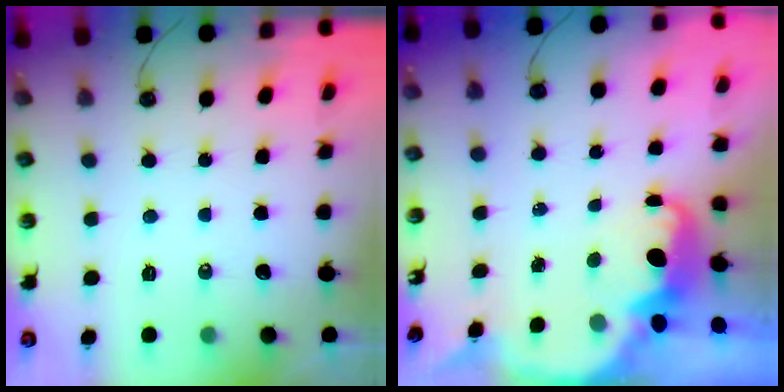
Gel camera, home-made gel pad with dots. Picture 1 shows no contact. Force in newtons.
{"total": 3.8, "press": 3.7, "slide": 0.4}